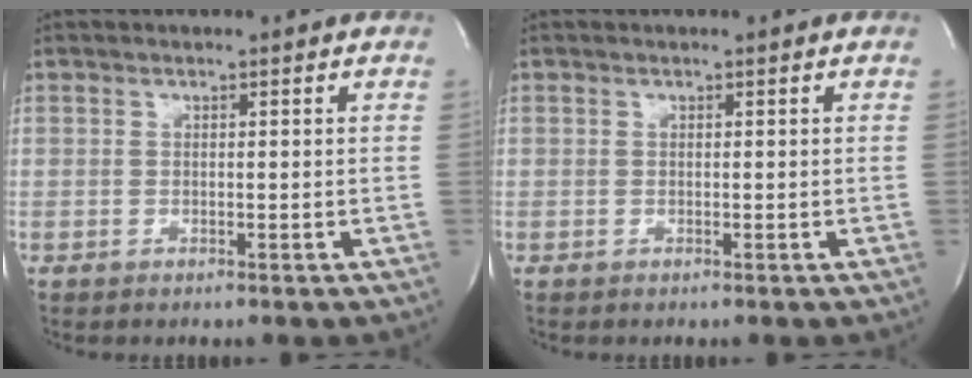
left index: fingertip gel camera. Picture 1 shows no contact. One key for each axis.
{"total": 0.0}